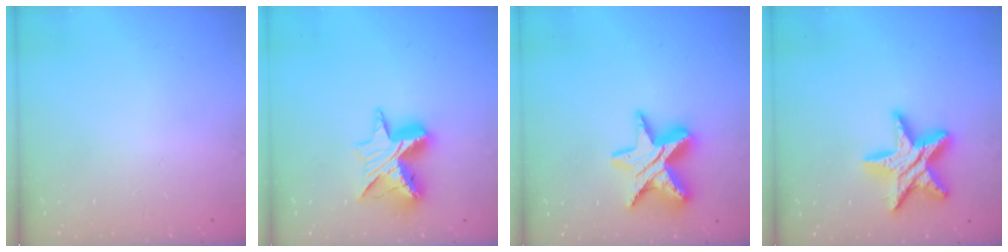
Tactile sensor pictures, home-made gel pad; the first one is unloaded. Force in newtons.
{"total": 11.7, "press": 11.7, "slide": 0.9}
{"total": 13.3, "press": 13.2, "slide": 1.1}
{"total": 16.2, "press": 16.1, "slide": 1.1}